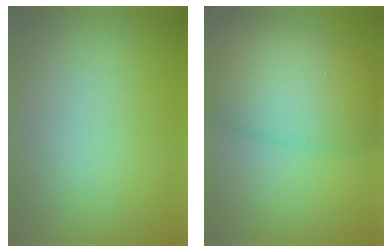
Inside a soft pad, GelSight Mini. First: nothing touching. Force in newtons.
{"total": 9.1, "press": 9.1, "slide": 0.3}